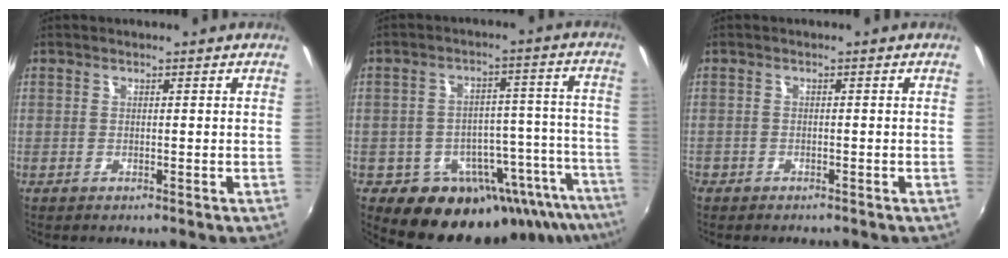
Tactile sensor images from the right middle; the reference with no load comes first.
{"total": 19.8, "force": [-14.9, 9.8, 8.6], "torque": [-0.125, 0.016, -0.190]}
{"total": 2.1, "force": [-1.7, 1.2, 0.3], "torque": [-0.018, -0.003, -0.031]}